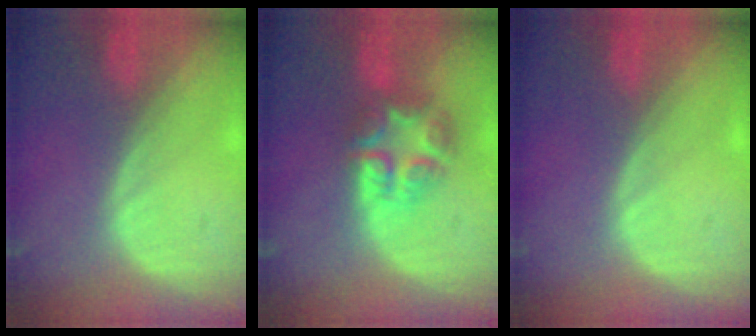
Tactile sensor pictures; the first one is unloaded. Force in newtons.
{"total": 7.6, "press": 6.6, "slide": 3.7}
{"total": 0.0}